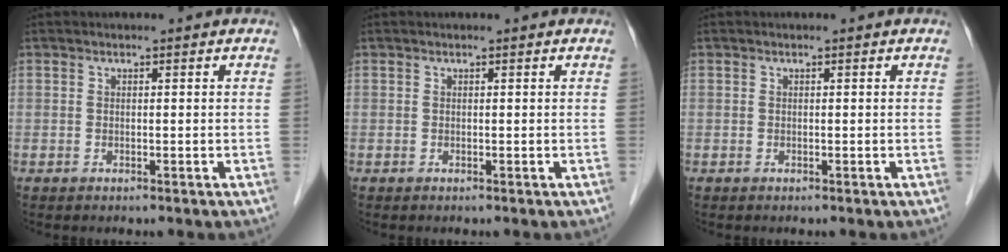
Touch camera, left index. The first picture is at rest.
{"total": 0.0}
{"total": 0.0}